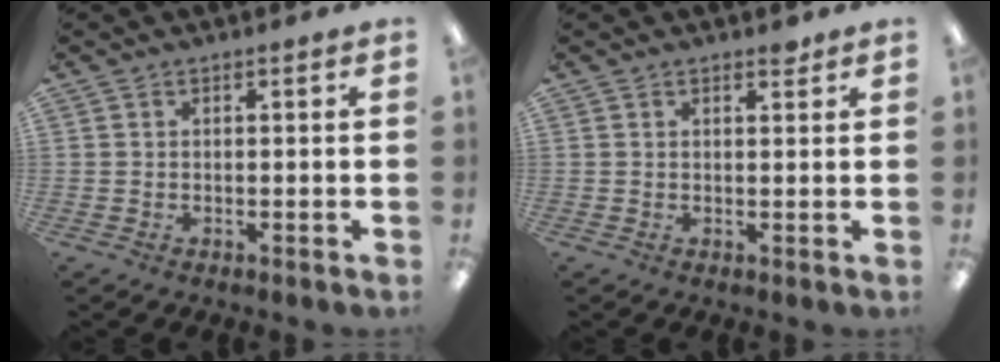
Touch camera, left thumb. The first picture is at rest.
{"total": 1.7, "force": [1.4, 0.6, 0.8], "torque": [0.007, -0.010, 0.020]}